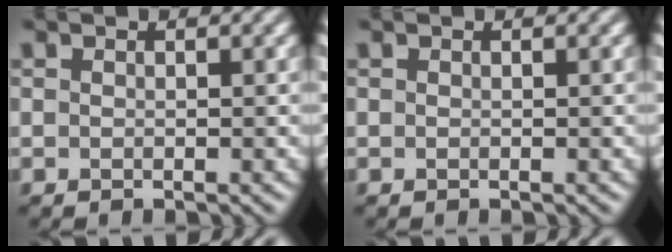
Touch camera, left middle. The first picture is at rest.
{"total": 0.0}